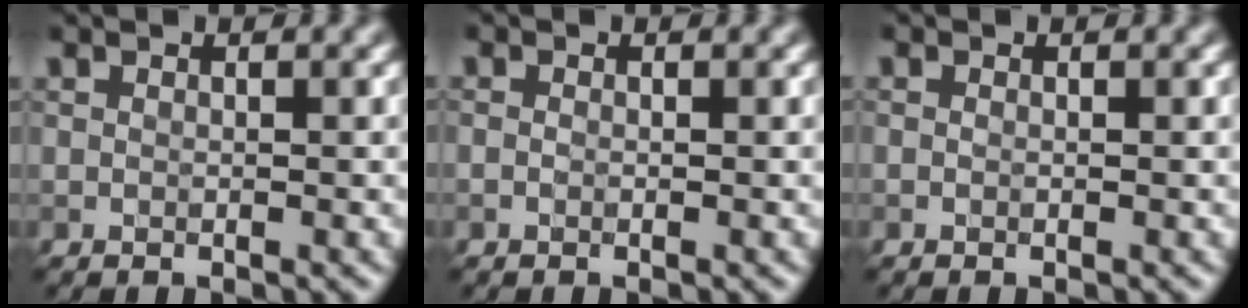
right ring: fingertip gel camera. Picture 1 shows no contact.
{"total": 0.0}
{"total": 0.0}